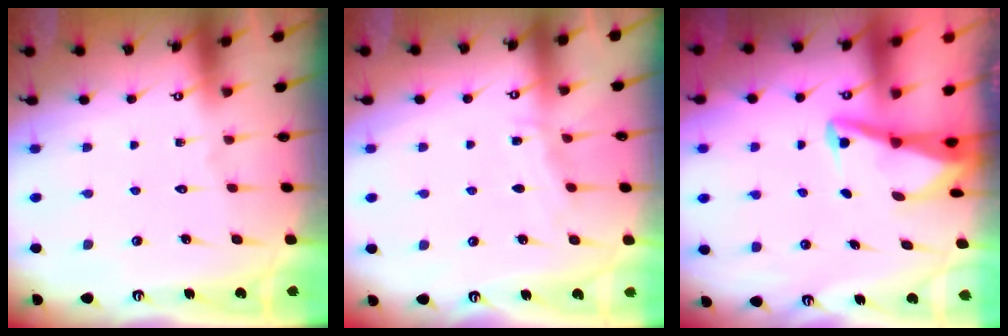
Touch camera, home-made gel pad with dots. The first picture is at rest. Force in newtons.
{"total": 5.4, "press": 5.4, "slide": 0.6}
{"total": 3.3, "press": 3.3, "slide": 0.6}